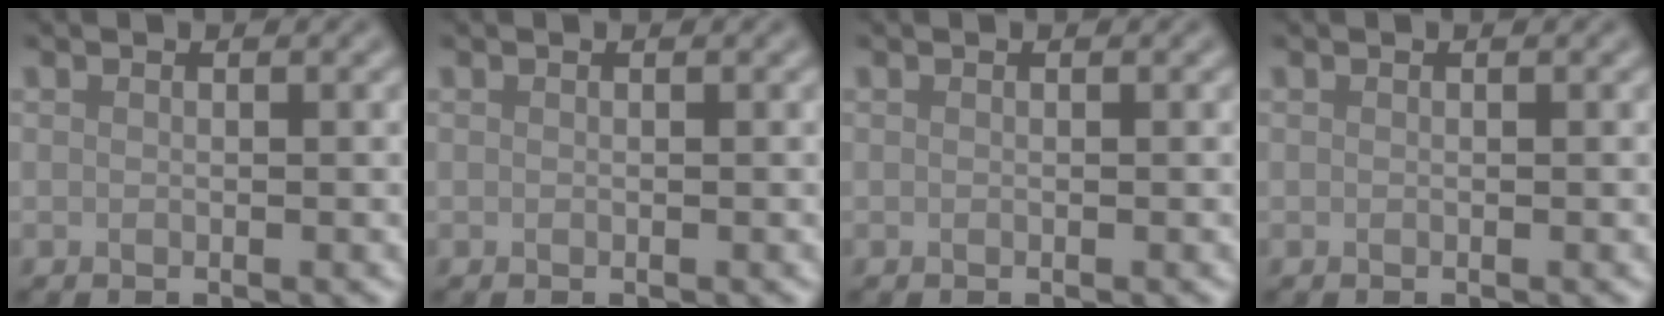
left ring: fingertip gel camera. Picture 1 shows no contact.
{"total": 0.0}
{"total": 0.0}
{"total": 0.0}